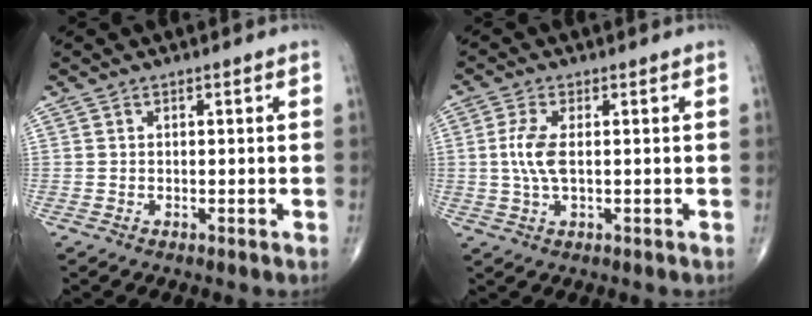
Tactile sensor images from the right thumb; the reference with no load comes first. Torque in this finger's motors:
{"motor_torque": [0.25, 0.15, 0.72, -0.32, 0.21]}